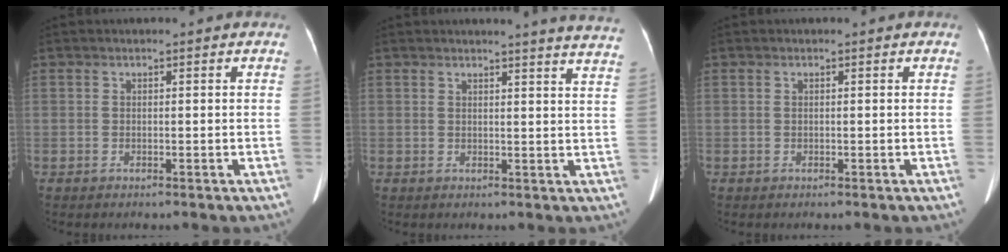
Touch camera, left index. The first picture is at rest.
{"total": 11.9, "force": [11.4, -0.7, 3.5], "torque": [-0.034, -0.065, 0.101]}
{"total": 0.0}